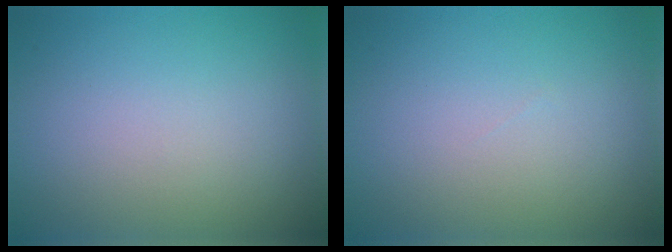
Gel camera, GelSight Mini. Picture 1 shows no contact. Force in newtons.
{"total": 0.0}